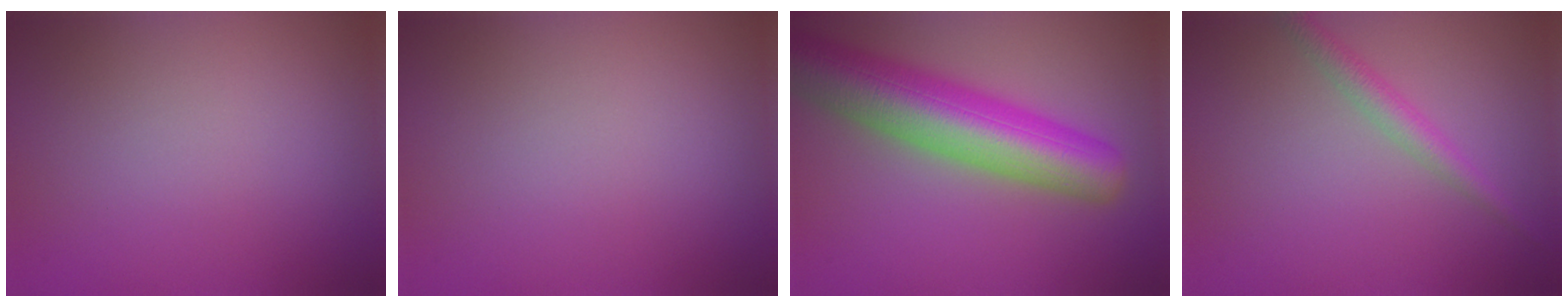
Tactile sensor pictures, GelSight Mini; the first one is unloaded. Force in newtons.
{"total": 0.0}
{"total": 10.4, "press": 10.4, "slide": 0.6}
{"total": 2.2, "press": 2.2, "slide": 0.1}